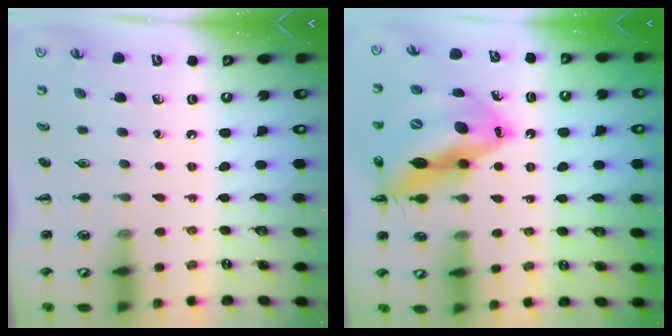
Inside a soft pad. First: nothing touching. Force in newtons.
{"total": 22.4, "press": 21.6, "slide": 5.7}